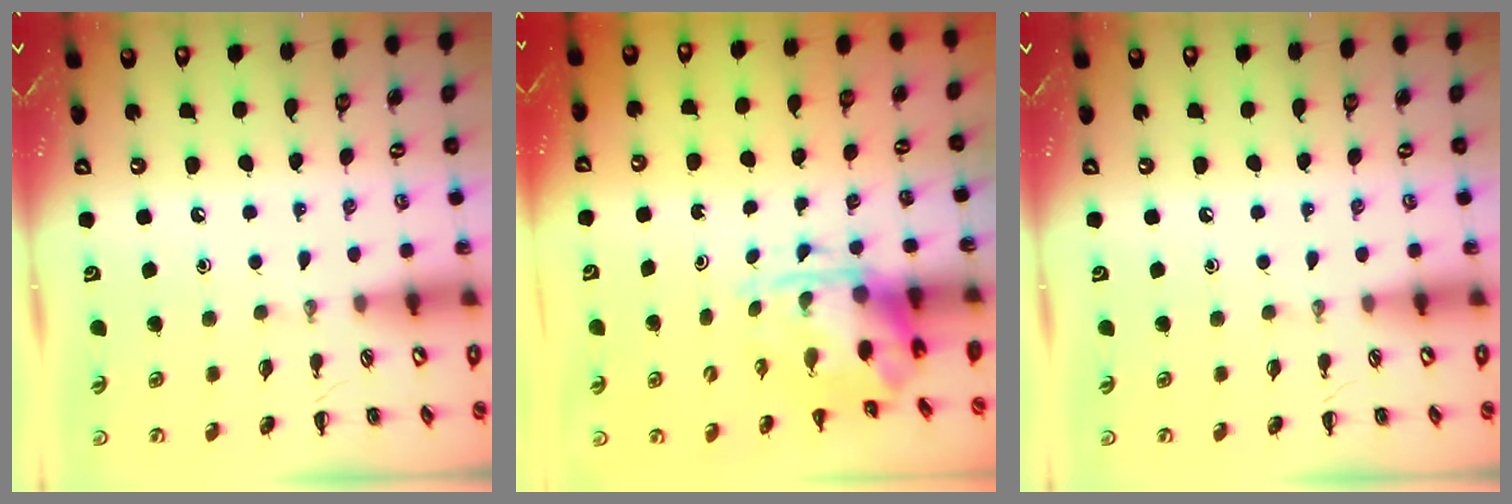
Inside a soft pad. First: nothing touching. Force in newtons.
{"total": 3.7, "press": 3.6, "slide": 0.9}
{"total": 0.0}